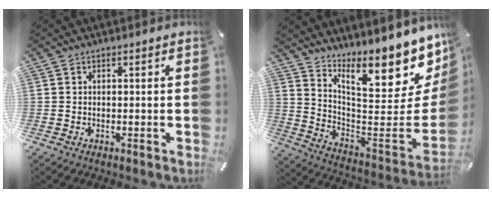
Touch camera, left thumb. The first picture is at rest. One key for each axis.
{"total": 19.0, "fx": 14.4, "fy": 6.1, "fz": 10.8, "tx": -0.117, "ty": -0.141, "tz": 0.231}